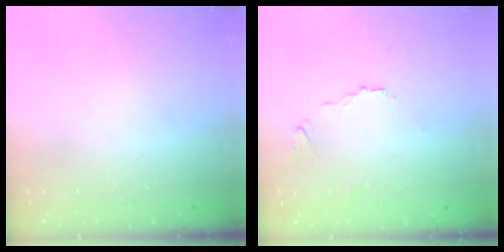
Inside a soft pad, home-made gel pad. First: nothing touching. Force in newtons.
{"total": 2.7, "press": 2.6, "slide": 0.5}